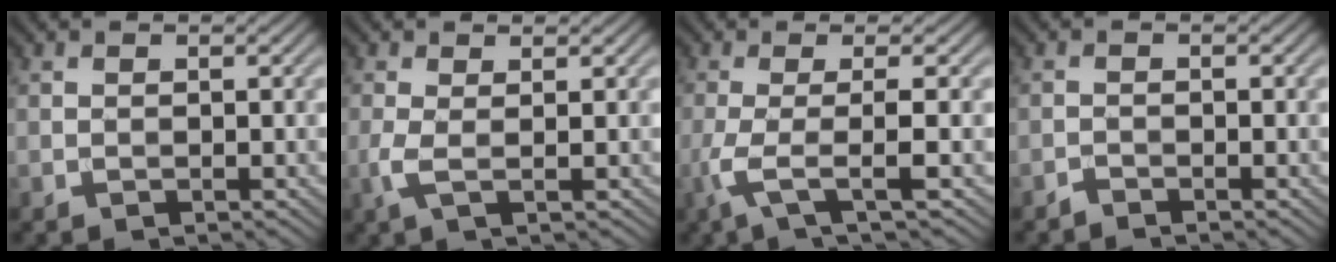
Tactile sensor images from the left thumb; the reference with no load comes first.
{"total": 2.2, "force": [0.0, 0.5, 2.1], "torque": [-0.057, 0.003, -0.004]}
{"total": 4.6, "force": [-1.2, 0.7, 4.4], "torque": [-0.081, -0.003, -0.039]}
{"total": 1.0, "force": [-1.0, 0.0, 0.2], "torque": [-0.003, 0.001, -0.023]}